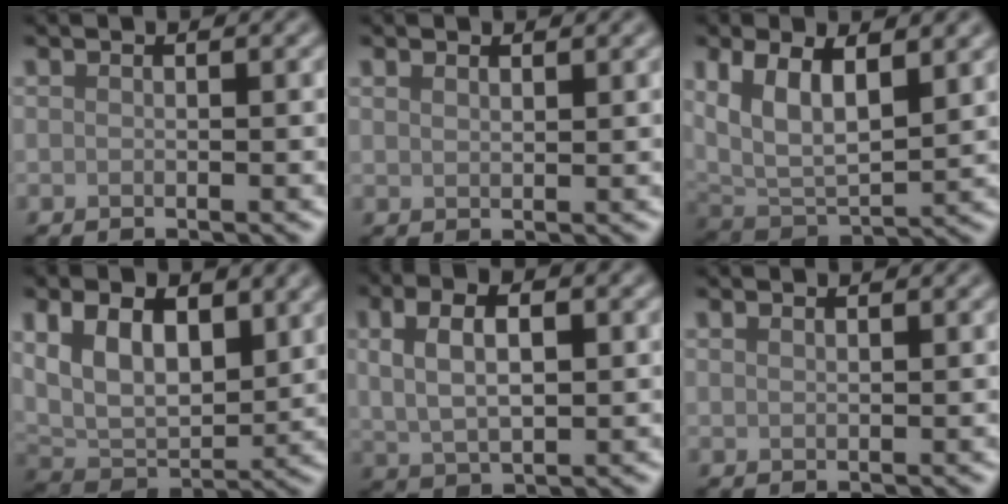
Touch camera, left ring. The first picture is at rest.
{"total": 1.0, "force": [0.9, 0.3, 0.4], "torque": [-0.012, -0.001, 0.019]}
{"total": 7.4, "force": [2.8, 3.6, 5.8], "torque": [-0.126, -0.003, 0.050]}
{"total": 7.5, "force": [2.5, 4.4, 5.5], "torque": [-0.104, -0.009, 0.045]}
{"total": 5.5, "force": [1.2, 2.8, 4.5], "torque": [-0.088, 0.005, 0.024]}
{"total": 0.7, "force": [0.6, 0.3, 0.3], "torque": [-0.009, 0.000, 0.012]}